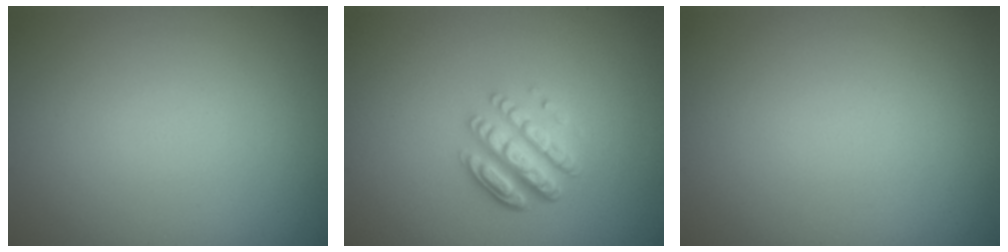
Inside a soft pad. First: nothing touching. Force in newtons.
{"total": 4.4, "press": 3.3, "slide": 2.9}
{"total": 0.0}